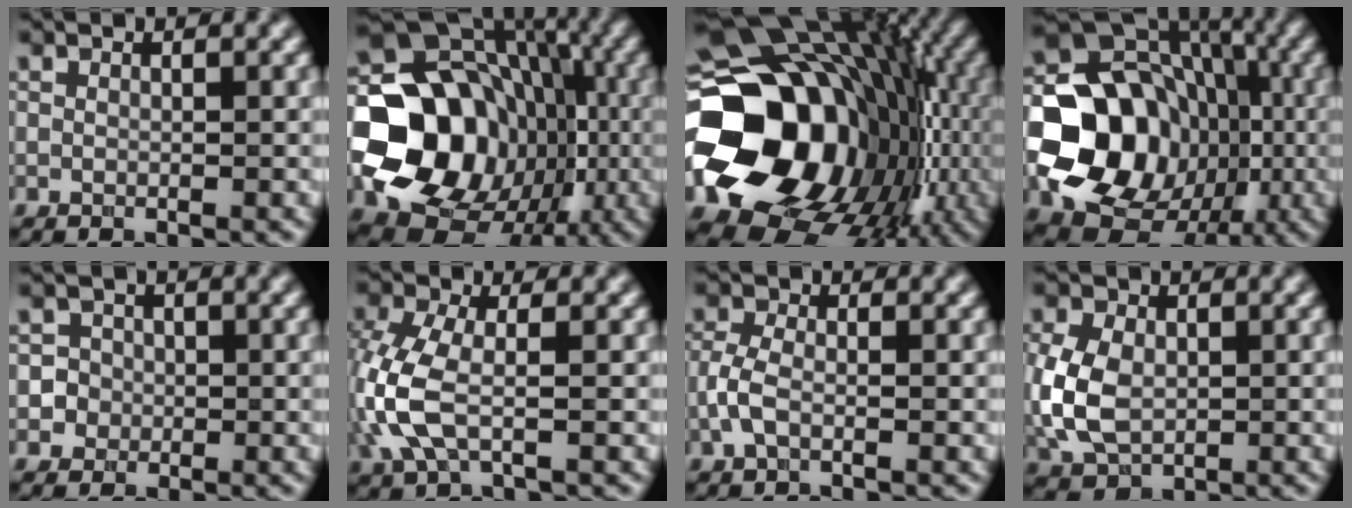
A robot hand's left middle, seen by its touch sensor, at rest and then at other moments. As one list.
[{"total": 16.8, "force": [-3.1, 14.0, 8.9], "torque": [-0.139, -0.016, -0.058]}, {"total": 20.5, "force": [-2.3, 16.9, 11.5], "torque": [-0.228, -0.046, -0.011]}, {"total": 14.7, "force": [-3.2, 12.0, 7.9], "torque": [-0.139, -0.009, -0.050]}, {"total": 2.3, "force": [-0.4, 2.3, 0.1], "torque": [0.023, 0.012, -0.010]}, {"total": 5.1, "force": [-1.2, 2.4, 4.3], "torque": [-0.119, 0.002, -0.021]}, {"total": 2.4, "force": [-1.0, 1.2, 1.8], "torque": [-0.044, 0.006, -0.022]}, {"total": 5.9, "force": [-0.5, 4.3, 4.0], "torque": [-0.106, -0.001, -0.005]}]